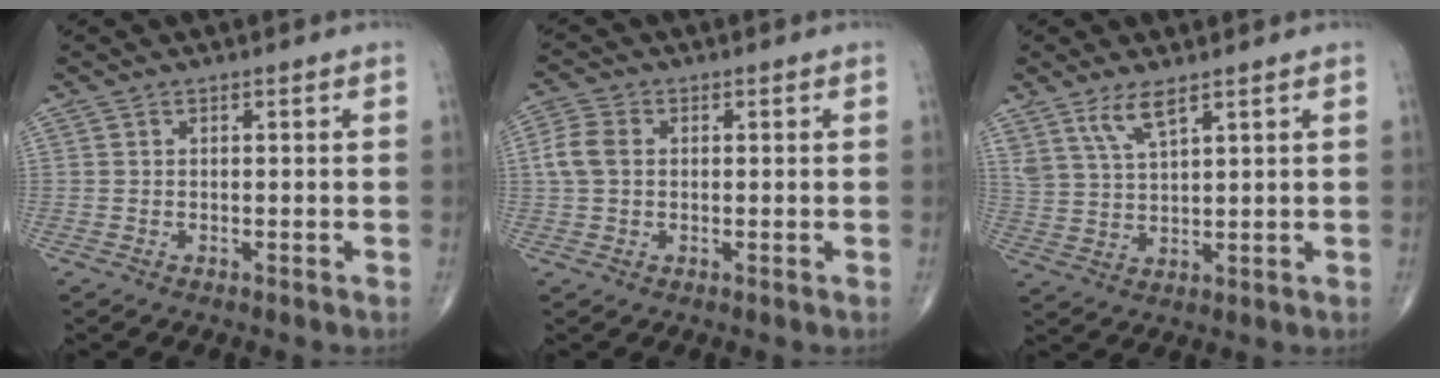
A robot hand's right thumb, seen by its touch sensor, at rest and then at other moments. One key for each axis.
{"total": 4.8, "fx": 0.4, "fy": 3.5, "fz": 3.2, "tx": -0.076, "ty": 0.011, "tz": 0.004}
{"total": 5.6, "fx": 3.8, "fy": 1.5, "fz": 3.8, "tx": -0.080, "ty": -0.018, "tz": 0.082}